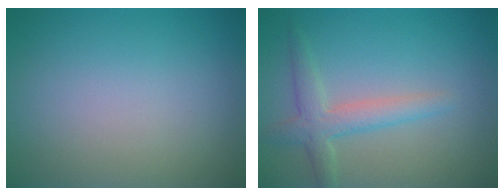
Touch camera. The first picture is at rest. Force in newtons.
{"total": 2.9, "press": 2.9, "slide": 0.1}